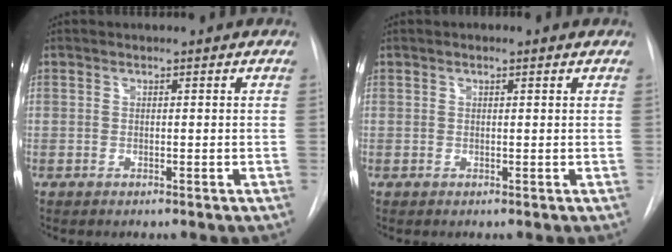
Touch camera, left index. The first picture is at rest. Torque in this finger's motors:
{"motor_torque": [-0.13, -0.08, -0.17, 0.00]}